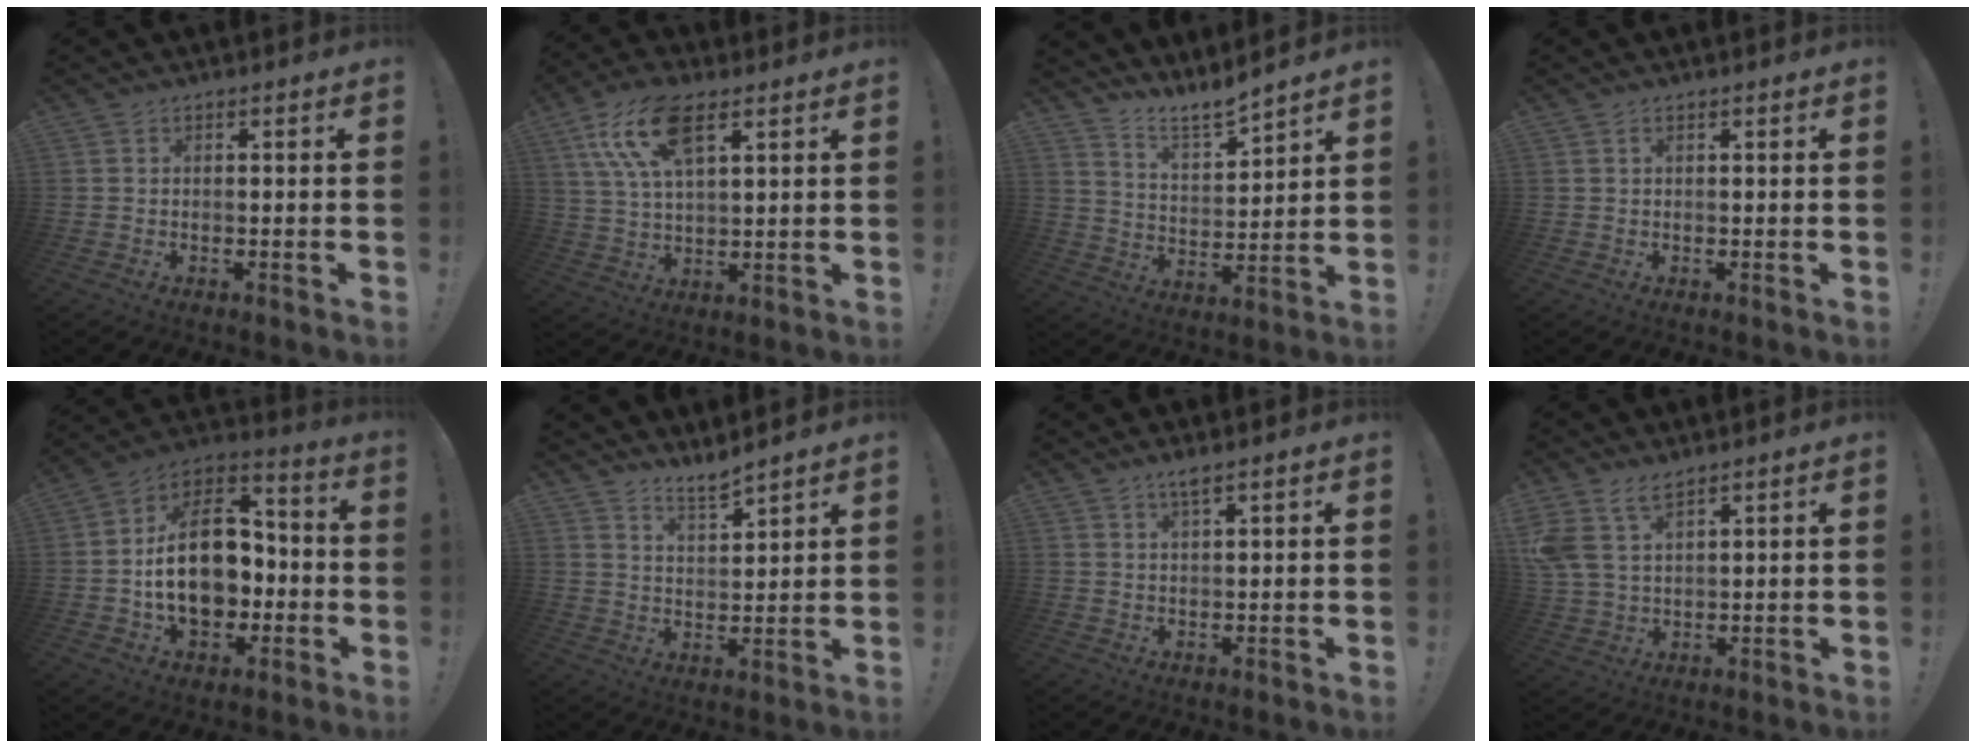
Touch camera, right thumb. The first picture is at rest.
{"total": 14.4, "force": [7.1, 6.3, 10.9], "torque": [-0.218, -0.015, 0.128]}
{"total": 8.8, "force": [8.5, 1.3, 2.2], "torque": [-0.050, -0.075, 0.157]}
{"total": 0.8, "force": [0.4, 0.2, 0.6], "torque": [-0.010, 0.000, 0.007]}
{"total": 20.6, "force": [-2.3, 14.0, 14.9], "torque": [-0.247, 0.023, -0.028]}
{"total": 6.0, "force": [5.6, 0.9, 2.1], "torque": [-0.039, -0.040, 0.102]}
{"total": 3.1, "force": [2.4, 0.2, 2.0], "torque": [-0.033, -0.012, 0.040]}
{"total": 8.7, "force": [5.8, 4.4, 4.8], "torque": [-0.096, -0.020, 0.114]}